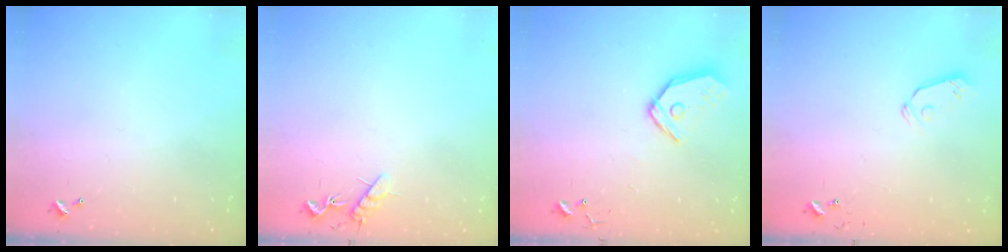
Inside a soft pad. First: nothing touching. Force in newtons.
{"total": 7.0, "press": 6.9, "slide": 0.6}
{"total": 12.4, "press": 12.2, "slide": 1.9}
{"total": 5.4, "press": 5.3, "slide": 0.9}